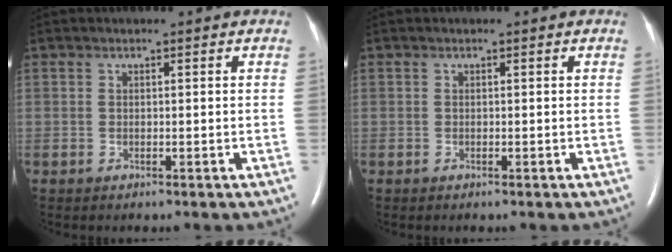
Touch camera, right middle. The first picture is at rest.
{"total": 0.0}